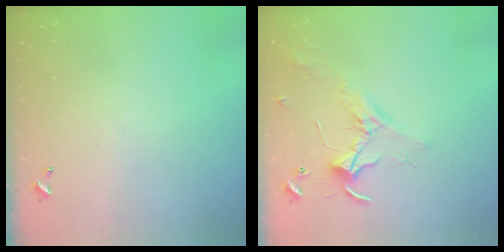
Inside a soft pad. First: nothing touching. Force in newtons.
{"total": 2.1, "press": 2.1, "slide": 0.5}